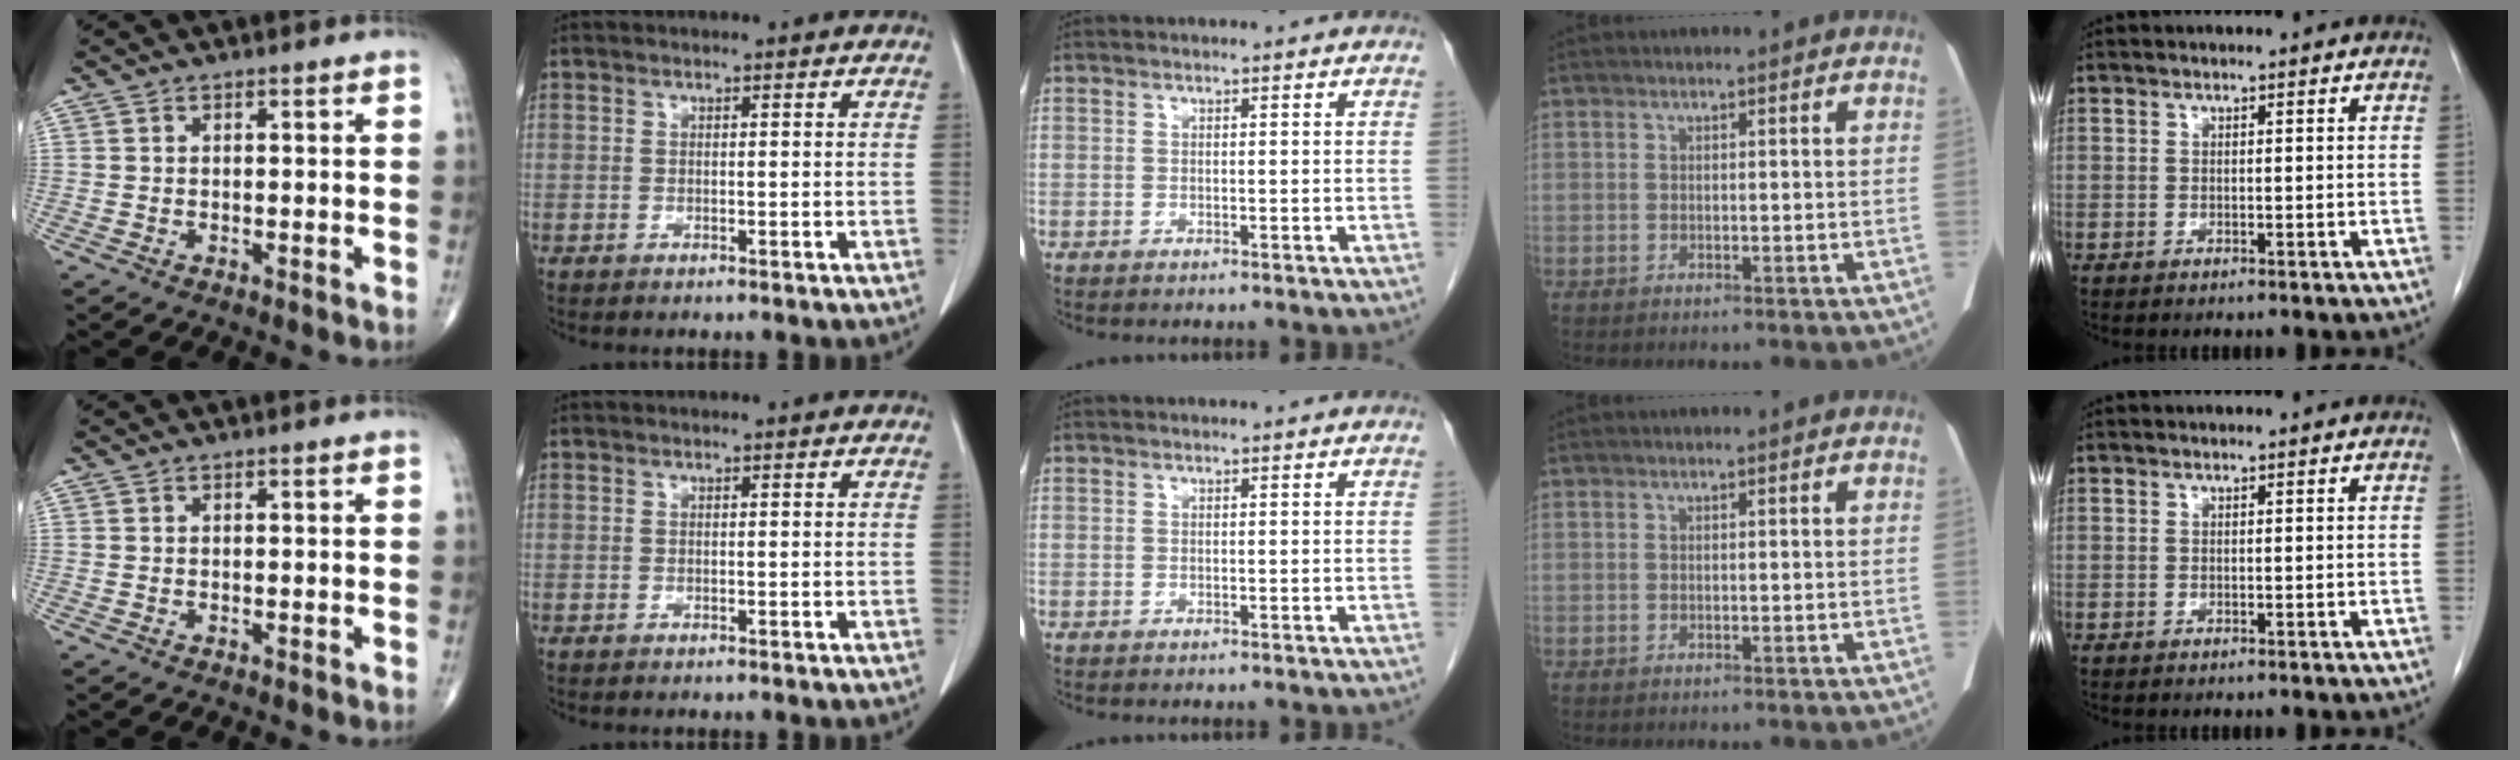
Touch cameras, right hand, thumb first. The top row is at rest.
{}